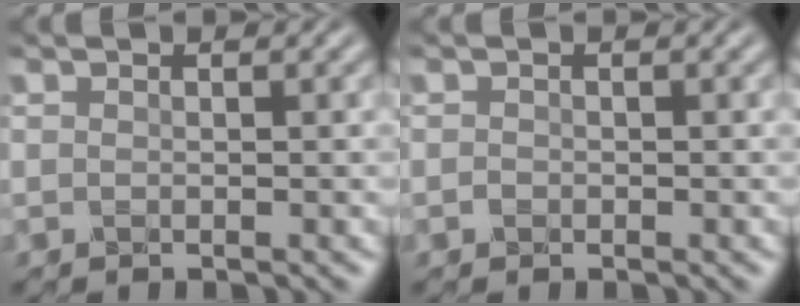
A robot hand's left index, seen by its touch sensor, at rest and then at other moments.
{"total": 0.7, "force": [-0.4, 0.5, 0.2], "torque": [-0.001, -0.001, -0.014]}